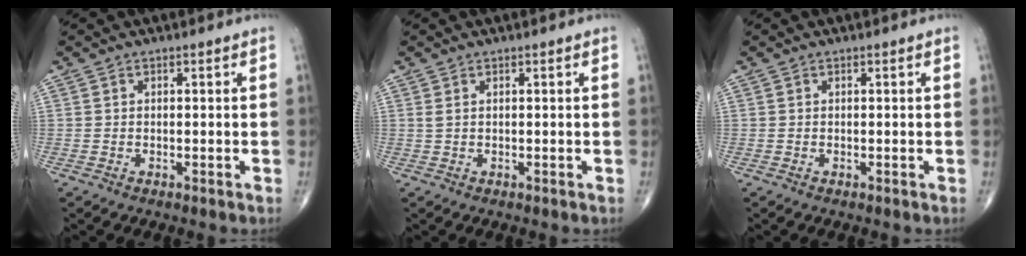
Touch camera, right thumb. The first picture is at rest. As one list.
[{"total": 0.7, "force": [0.3, 0.2, 0.6], "torque": [-0.018, 0.007, 0.008]}, {"total": 0.0}]